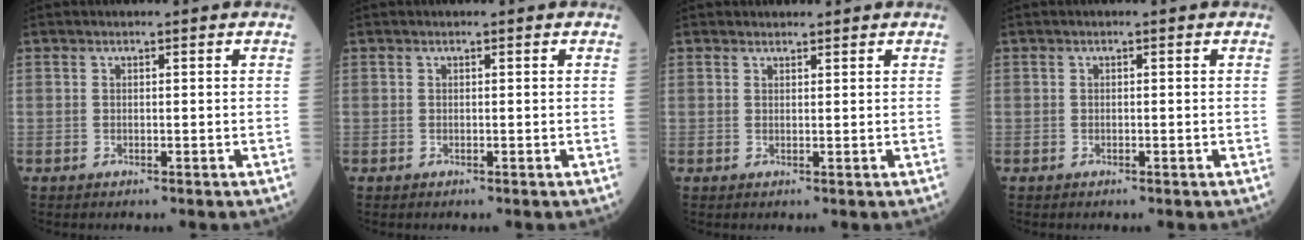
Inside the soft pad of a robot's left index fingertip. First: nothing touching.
{"total": 0.0}
{"total": 1.3, "force": [1.2, 0.4, 0.0], "torque": [-0.004, 0.005, 0.020]}
{"total": 0.0}